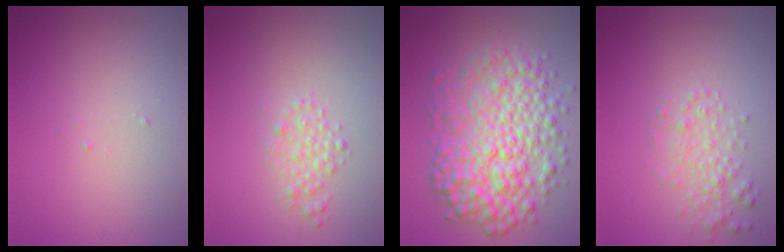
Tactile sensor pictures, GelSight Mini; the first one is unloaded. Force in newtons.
{"total": 1.6, "press": 1.6, "slide": 0.1}
{"total": 8.5, "press": 8.5, "slide": 0.0}
{"total": 2.1, "press": 2.1, "slide": 0.0}